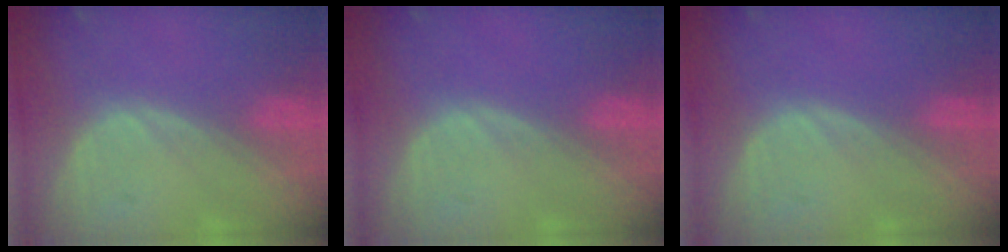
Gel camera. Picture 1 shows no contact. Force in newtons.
{"total": 0.0}
{"total": 0.0}